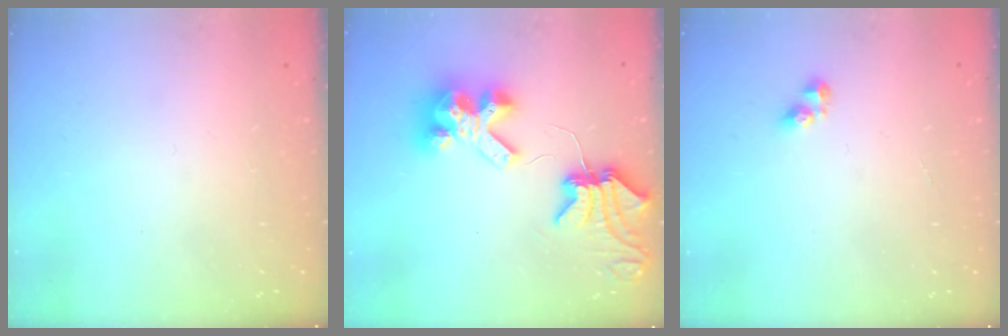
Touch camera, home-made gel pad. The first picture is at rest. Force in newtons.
{"total": 10.0, "press": 9.9, "slide": 1.6}
{"total": 3.9, "press": 3.8, "slide": 0.4}